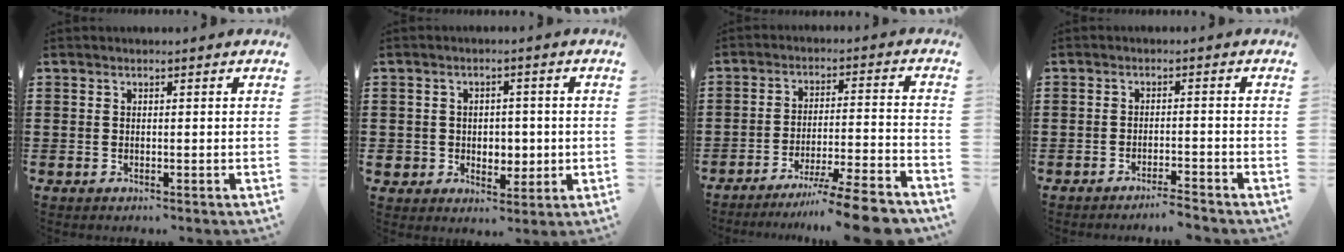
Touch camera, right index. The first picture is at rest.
{"total": 3.7, "force": [-0.2, 3.5, 1.2], "torque": [-0.031, 0.009, -0.011]}
{"total": 9.5, "force": [-8.2, 0.1, 4.8], "torque": [-0.064, 0.015, -0.156]}
{"total": 2.5, "force": [-2.4, -0.3, 0.6], "torque": [-0.014, 0.000, -0.049]}